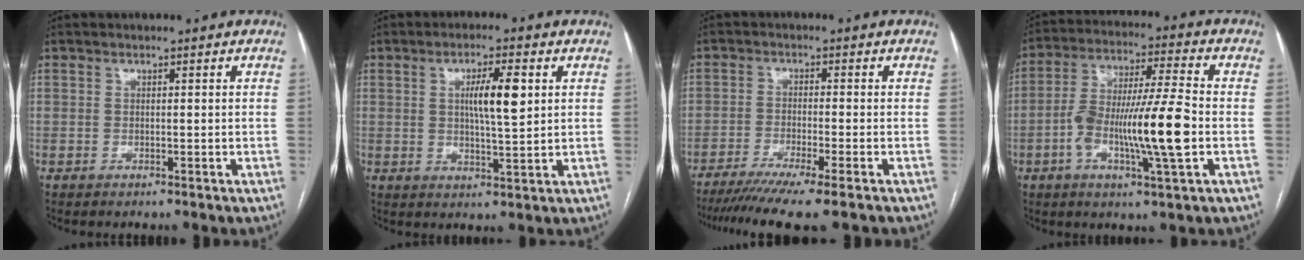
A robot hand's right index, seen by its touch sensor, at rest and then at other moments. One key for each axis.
{"total": 6.6, "fx": 1.6, "fy": 0.8, "fz": 6.3, "tx": -0.108, "ty": 0.004, "tz": 0.029}
{"total": 10.9, "fx": -8.7, "fy": -0.6, "fz": 6.5, "tx": -0.085, "ty": -0.024, "tz": -0.134}
{"total": 14.5, "fx": -3.3, "fy": 1.0, "fz": 14.0, "tx": -0.261, "ty": 0.003, "tz": -0.061}